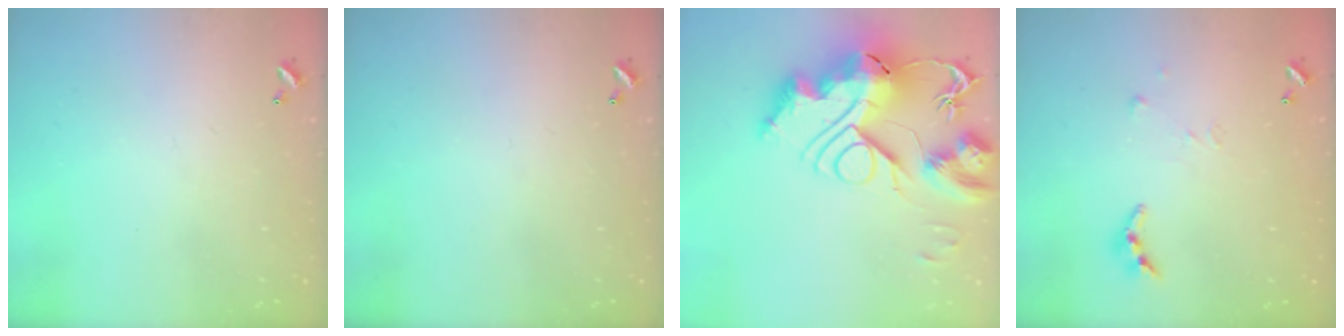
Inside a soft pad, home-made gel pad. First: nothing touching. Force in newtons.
{"total": 0.0}
{"total": 0.7, "press": 0.7, "slide": 0.0}
{"total": 5.7, "press": 5.7, "slide": 0.4}